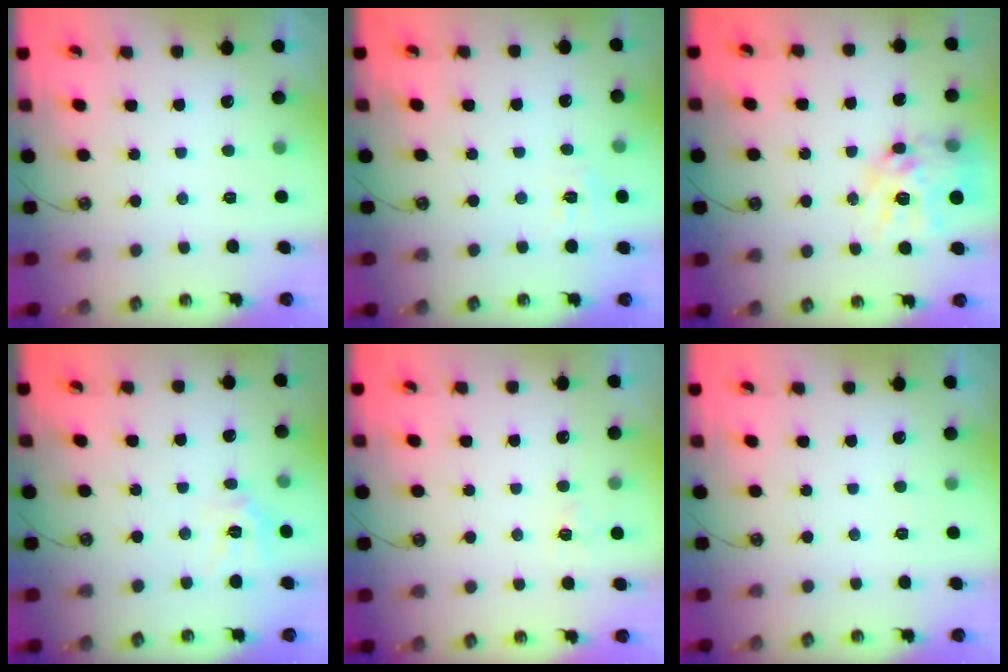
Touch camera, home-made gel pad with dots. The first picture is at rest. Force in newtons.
{"total": 7.3, "press": 7.3, "slide": 0.7}
{"total": 15.1, "press": 15.1, "slide": 1.4}
{"total": 8.9, "press": 8.9, "slide": 0.9}
{"total": 3.3, "press": 3.2, "slide": 0.5}
{"total": 0.0}